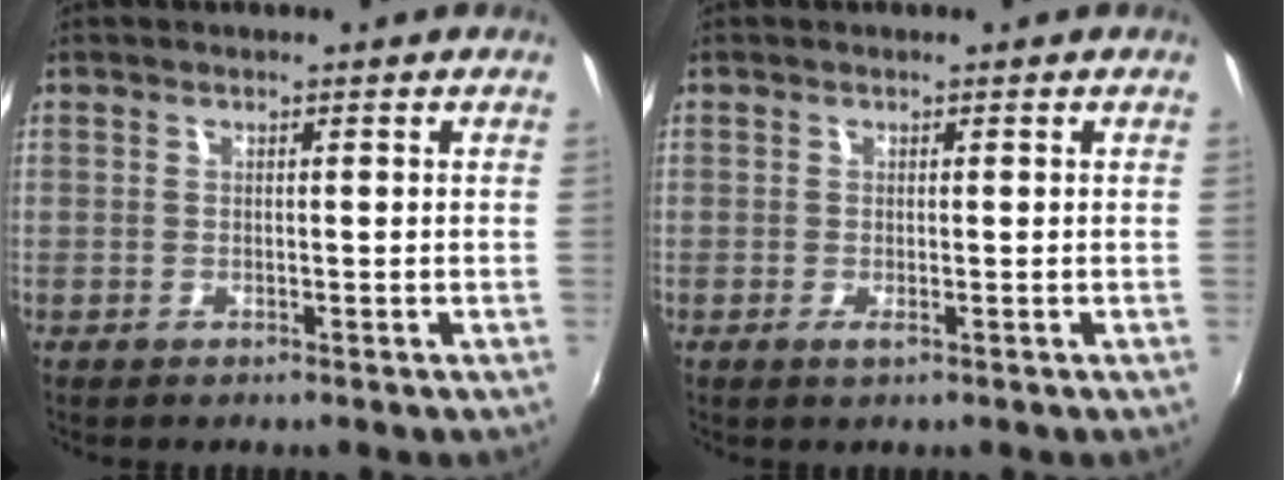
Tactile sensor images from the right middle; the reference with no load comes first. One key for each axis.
{"total": 0.9, "fx": -0.2, "fy": -0.1, "fz": 0.9, "tx": -0.015, "ty": -0.002, "tz": -0.003}